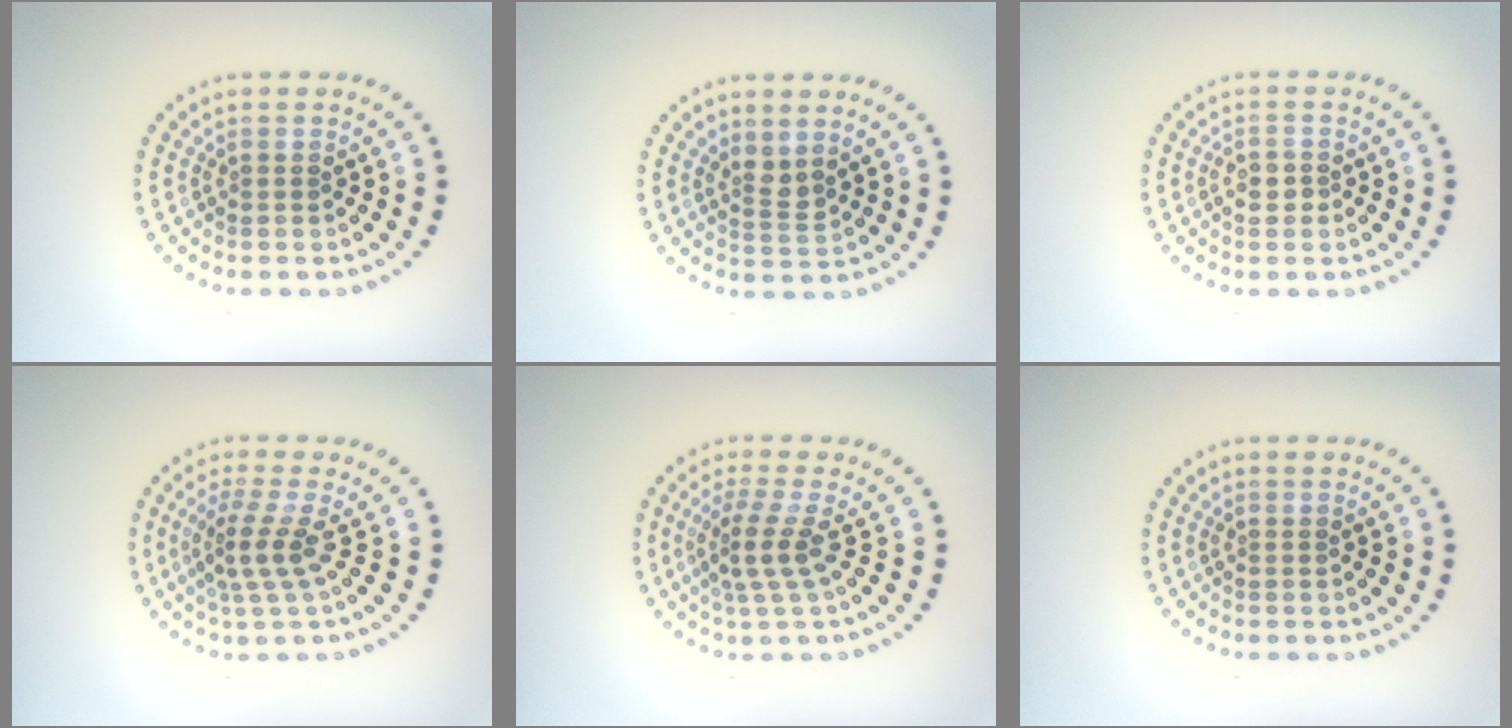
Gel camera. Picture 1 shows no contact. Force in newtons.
{"total": 1.7, "press": 1.3, "slide": 1.1}
{"total": 1.1, "press": 1.1, "slide": 0.1}
{"total": 3.0, "press": 2.0, "slide": 2.2}
{"total": 2.9, "press": 2.0, "slide": 2.1}
{"total": 0.0}